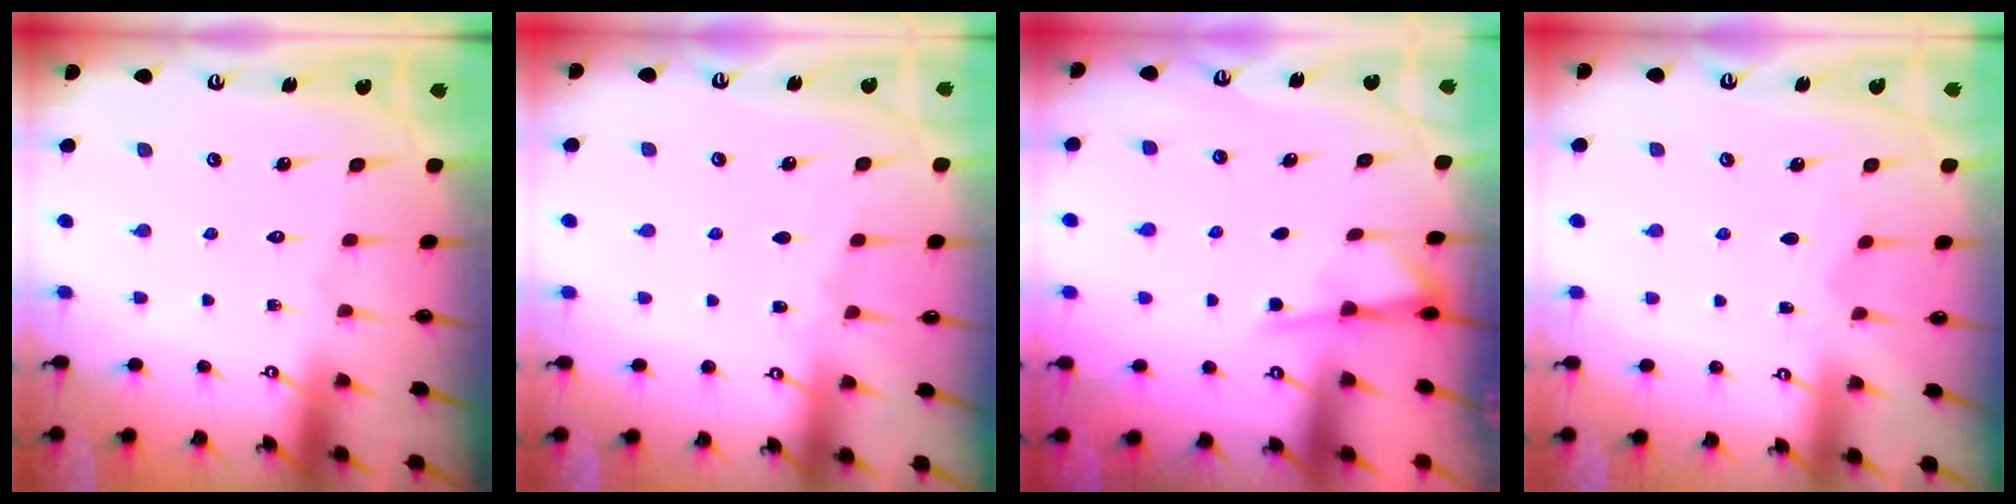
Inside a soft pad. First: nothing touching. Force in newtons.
{"total": 2.6, "press": 2.6, "slide": 0.4}
{"total": 1.9, "press": 1.8, "slide": 0.4}
{"total": 2.6, "press": 2.6, "slide": 0.4}